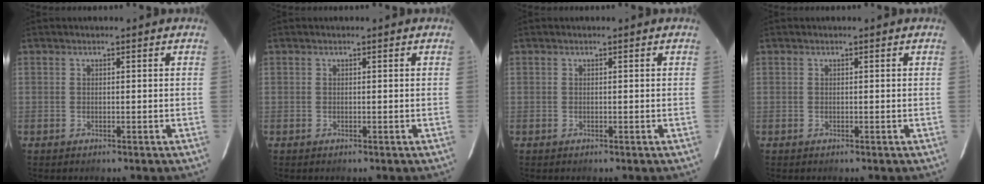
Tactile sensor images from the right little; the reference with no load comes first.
{"total": 0.0}
{"total": 0.0}
{"total": 0.0}